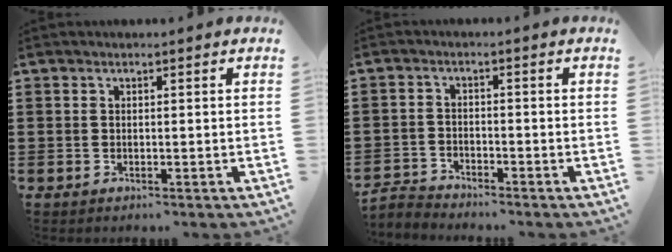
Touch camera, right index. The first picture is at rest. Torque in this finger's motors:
{"motor_torque": [-1.45, -0.60, -0.64, -0.05]}